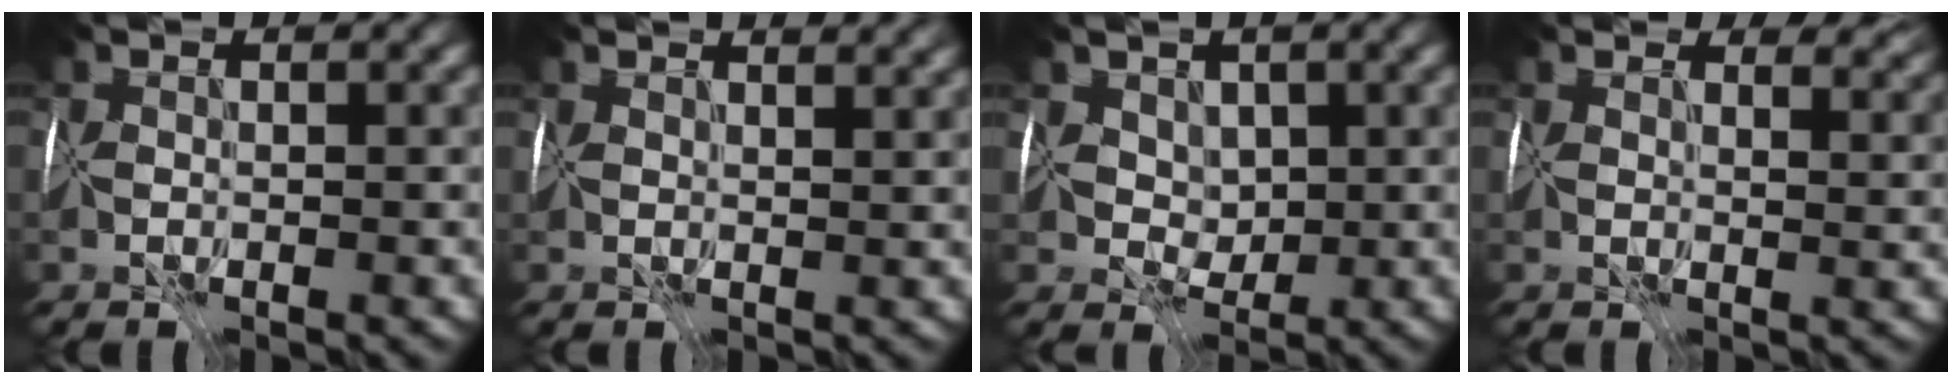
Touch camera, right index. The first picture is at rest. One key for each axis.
{"total": 4.5, "fx": 3.1, "fy": 1.9, "fz": 2.7, "tx": -0.042, "ty": 0.020, "tz": 0.052}
{"total": 4.1, "fx": 2.6, "fy": 2.8, "fz": 1.6, "tx": -0.012, "ty": 0.018, "tz": 0.049}
{"total": 6.5, "fx": 4.3, "fy": 3.7, "fz": 3.3, "tx": -0.055, "ty": 0.015, "tz": 0.071}